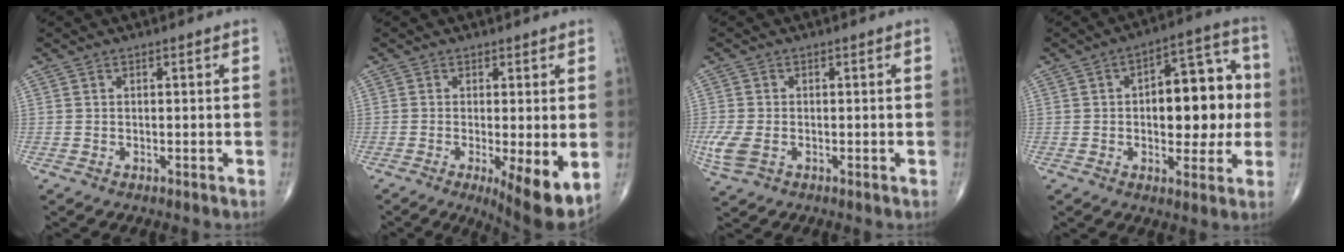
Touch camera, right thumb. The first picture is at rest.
{"total": 9.4, "force": [-2.0, 2.6, 8.8], "torque": [-0.129, -0.026, -0.028]}
{"total": 4.8, "force": [-1.2, 3.1, 3.5], "torque": [-0.094, -0.003, -0.022]}
{"total": 15.5, "force": [0.5, 8.2, 13.2], "torque": [-0.137, 0.028, 0.006]}